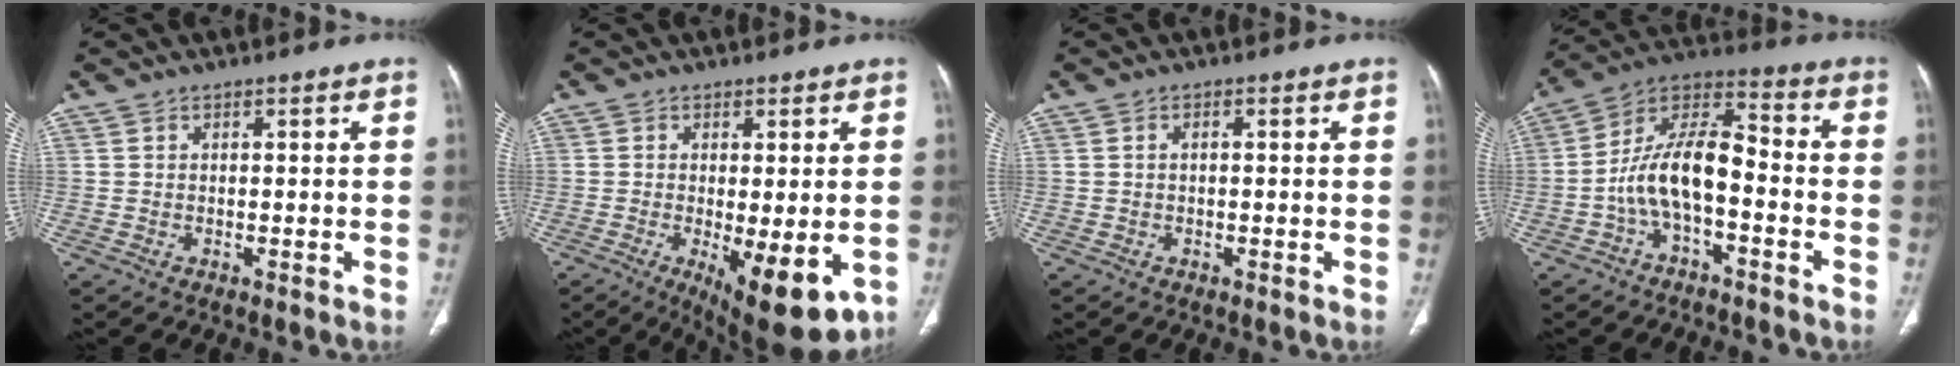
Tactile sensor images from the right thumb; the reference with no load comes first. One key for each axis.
{"total": 11.8, "fx": -3.5, "fy": 3.9, "fz": 10.6, "tx": -0.149, "ty": -0.024, "tz": -0.040}
{"total": 0.8, "fx": 0.0, "fy": 0.4, "fz": 0.6, "tx": -0.014, "ty": 0.002, "tz": -0.001}
{"total": 12.7, "fx": -3.4, "fy": 6.0, "fz": 10.6, "tx": -0.196, "ty": 0.057, "tz": -0.070}